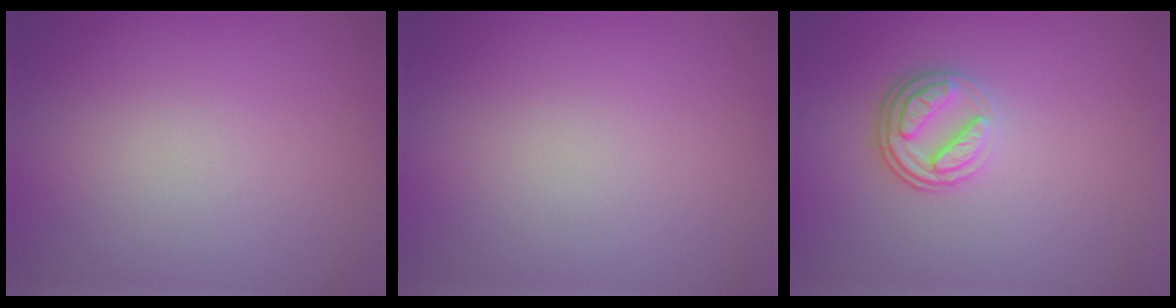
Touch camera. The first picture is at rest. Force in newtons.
{"total": 0.0}
{"total": 3.0, "press": 2.3, "slide": 1.9}